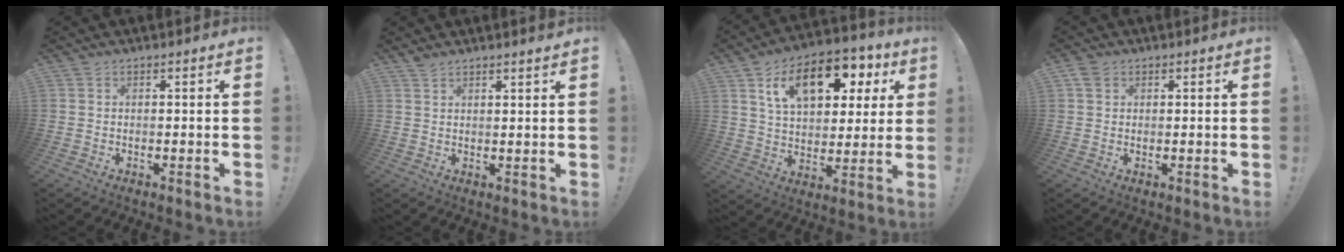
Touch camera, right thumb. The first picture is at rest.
{"total": 2.3, "force": [2.1, -0.3, 1.0], "torque": [-0.018, -0.015, 0.036]}
{"total": 17.9, "force": [8.1, 10.1, 12.3], "torque": [-0.199, -0.026, 0.139]}
{"total": 2.2, "force": [1.2, 1.7, 0.6], "torque": [-0.015, -0.002, 0.024]}